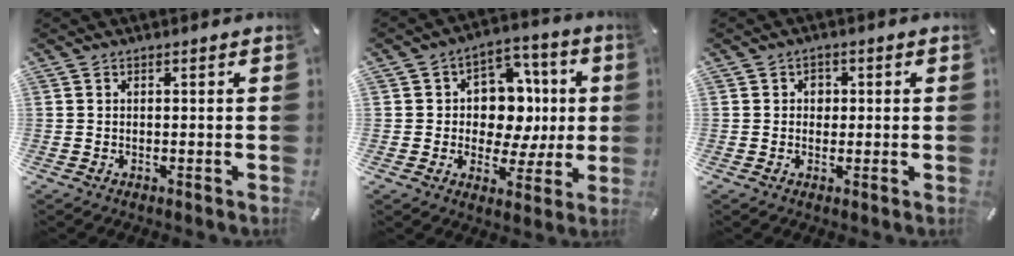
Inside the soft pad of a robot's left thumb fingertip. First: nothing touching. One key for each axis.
{"total": 12.0, "fx": 0.3, "fy": 10.4, "fz": 5.9, "tx": -0.072, "ty": -0.008, "tz": 0.014}
{"total": 2.4, "fx": -0.1, "fy": 2.2, "fz": 1.0, "tx": -0.006, "ty": 0.000, "tz": -0.009}